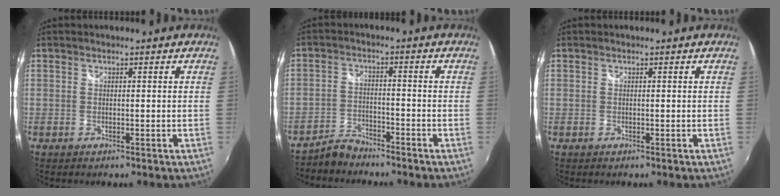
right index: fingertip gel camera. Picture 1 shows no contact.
{"total": 4.6, "force": [-4.3, 1.4, 0.9], "torque": [-0.028, 0.007, -0.080]}
{"total": 0.0}